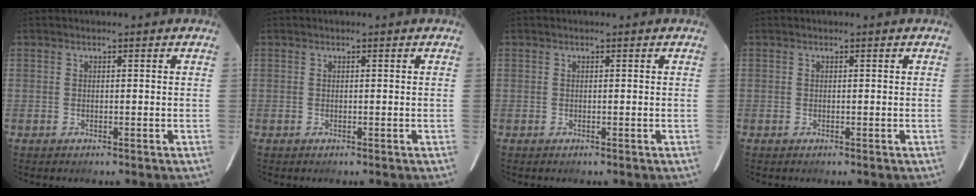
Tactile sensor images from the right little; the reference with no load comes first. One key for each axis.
{"total": 0.0}
{"total": 0.0}
{"total": 0.0}